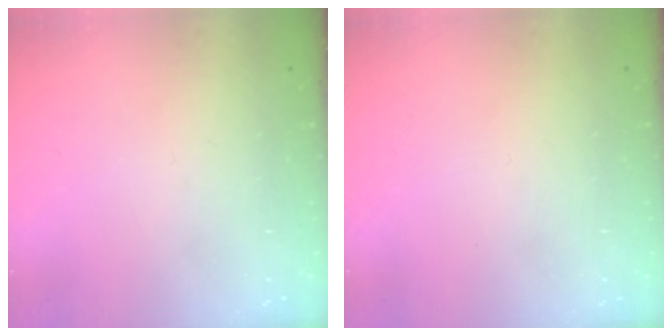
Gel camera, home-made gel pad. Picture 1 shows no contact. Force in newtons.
{"total": 0.0}